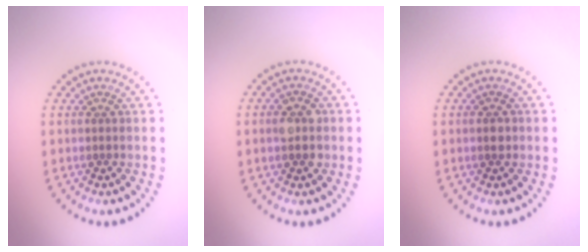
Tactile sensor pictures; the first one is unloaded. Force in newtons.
{"total": 2.7, "press": 2.7, "slide": 0.1}
{"total": 1.1, "press": 1.1, "slide": 0.1}